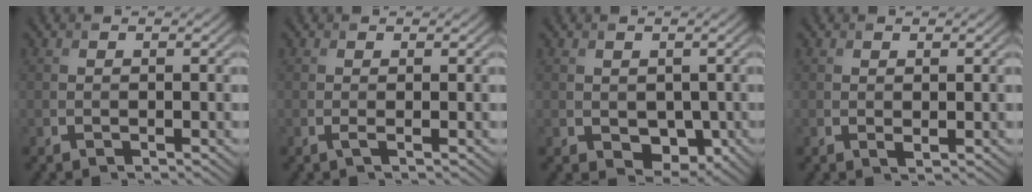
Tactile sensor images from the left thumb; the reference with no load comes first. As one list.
[{"total": 0.7, "force": [-0.1, 0.0, 0.7], "torque": [-0.021, -0.003, -0.002]}, {"total": 3.4, "force": [-0.2, 2.5, 2.2], "torque": [-0.046, -0.017, 0.001]}, {"total": 0.6, "force": [0.3, 0.2, 0.5], "torque": [-0.009, -0.003, 0.006]}]